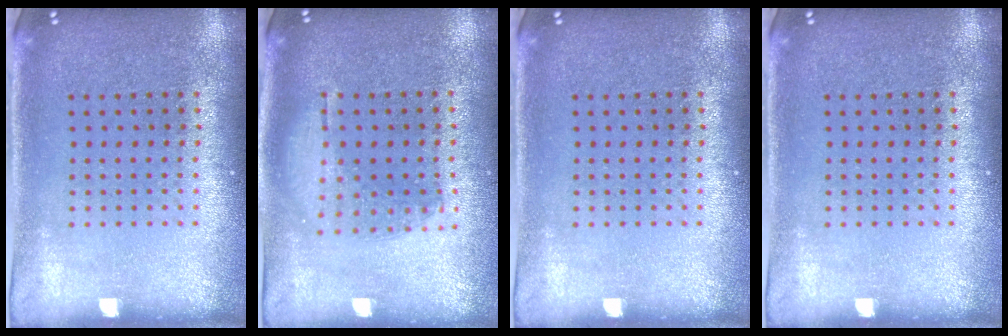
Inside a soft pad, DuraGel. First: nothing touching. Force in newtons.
{"total": 1.1, "press": 1.0, "slide": 0.4}
{"total": 0.0}
{"total": 0.0}